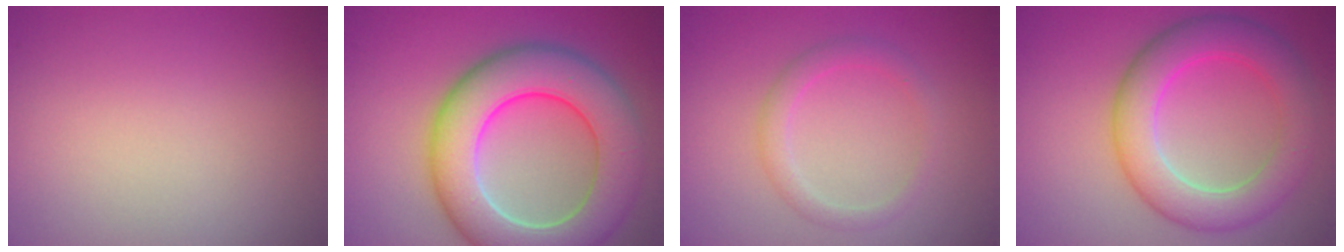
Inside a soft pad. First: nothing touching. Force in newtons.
{"total": 10.4, "press": 10.4, "slide": 0.6}
{"total": 2.0, "press": 2.0, "slide": 0.1}
{"total": 6.5, "press": 6.5, "slide": 0.4}